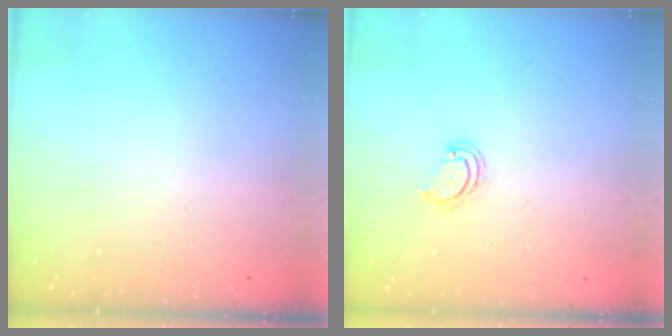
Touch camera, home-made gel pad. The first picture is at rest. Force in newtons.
{"total": 2.8, "press": 2.8, "slide": 0.2}